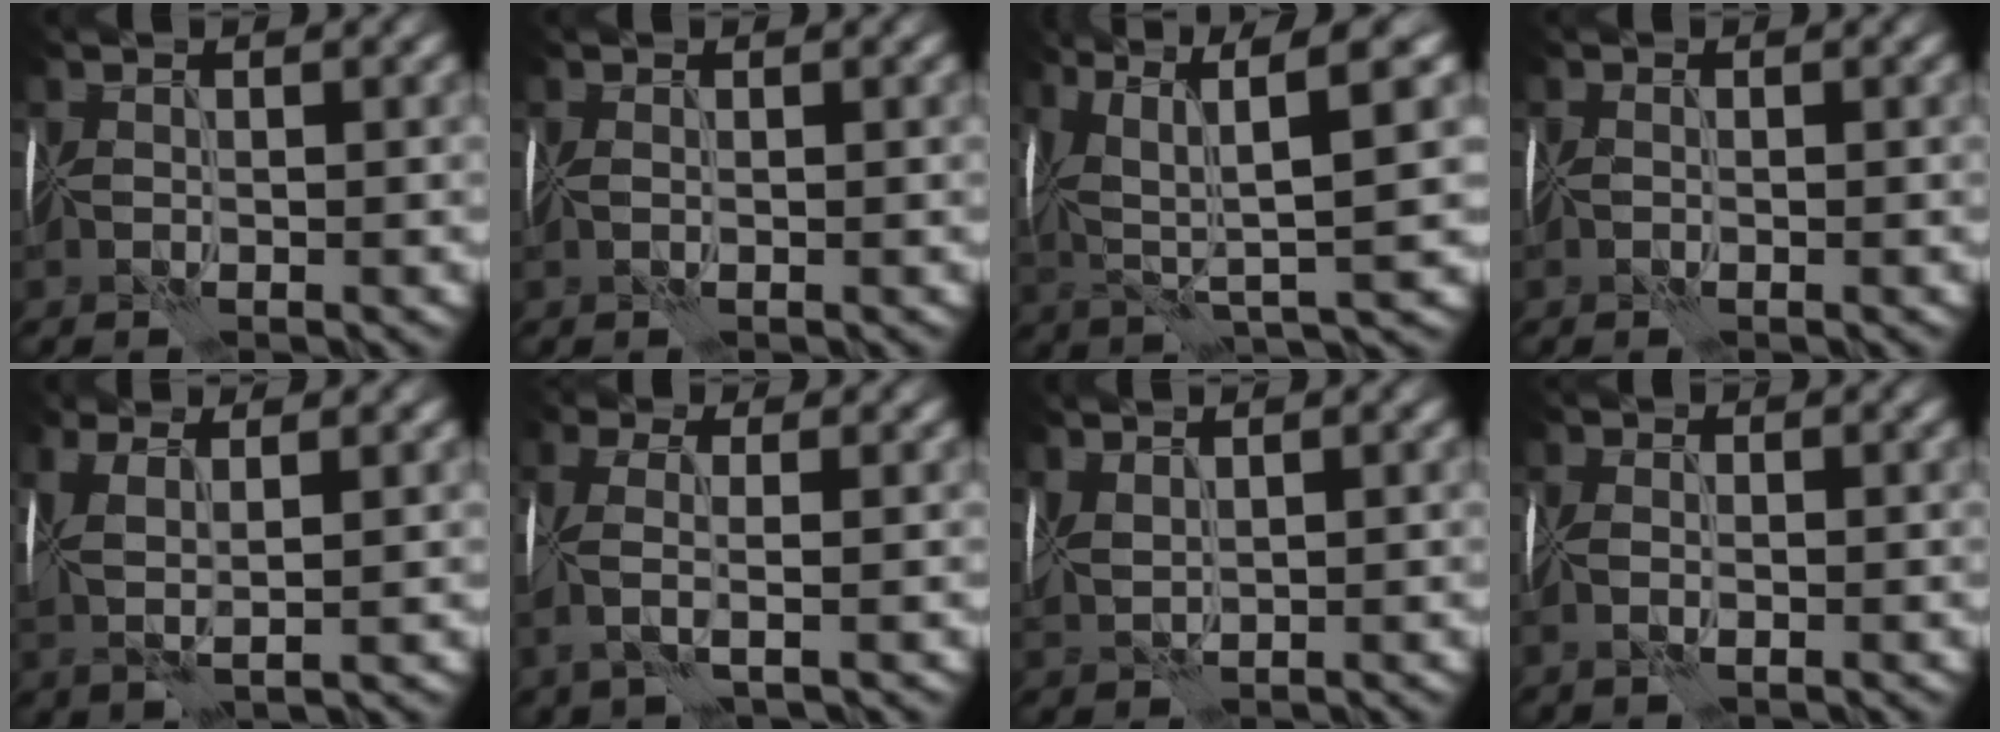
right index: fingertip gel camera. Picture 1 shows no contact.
{"total": 0.8, "force": [0.4, 0.3, 0.6], "torque": [-0.011, 0.002, 0.007]}
{"total": 9.3, "force": [3.2, 2.1, 8.4], "torque": [-0.166, 0.016, 0.061]}
{"total": 0.5, "force": [-0.5, 0.1, 0.2], "torque": [-0.008, -0.003, -0.010]}
{"total": 5.2, "force": [1.0, 1.8, 4.8], "torque": [-0.118, 0.003, 0.017]}
{"total": 3.5, "force": [-0.2, 0.8, 3.3], "torque": [-0.084, 0.001, -0.011]}
{"total": 2.0, "force": [1.4, 0.7, 1.3], "torque": [-0.036, 0.008, 0.033]}
{"total": 1.5, "force": [-0.8, 0.4, 1.2], "torque": [-0.031, -0.003, -0.019]}